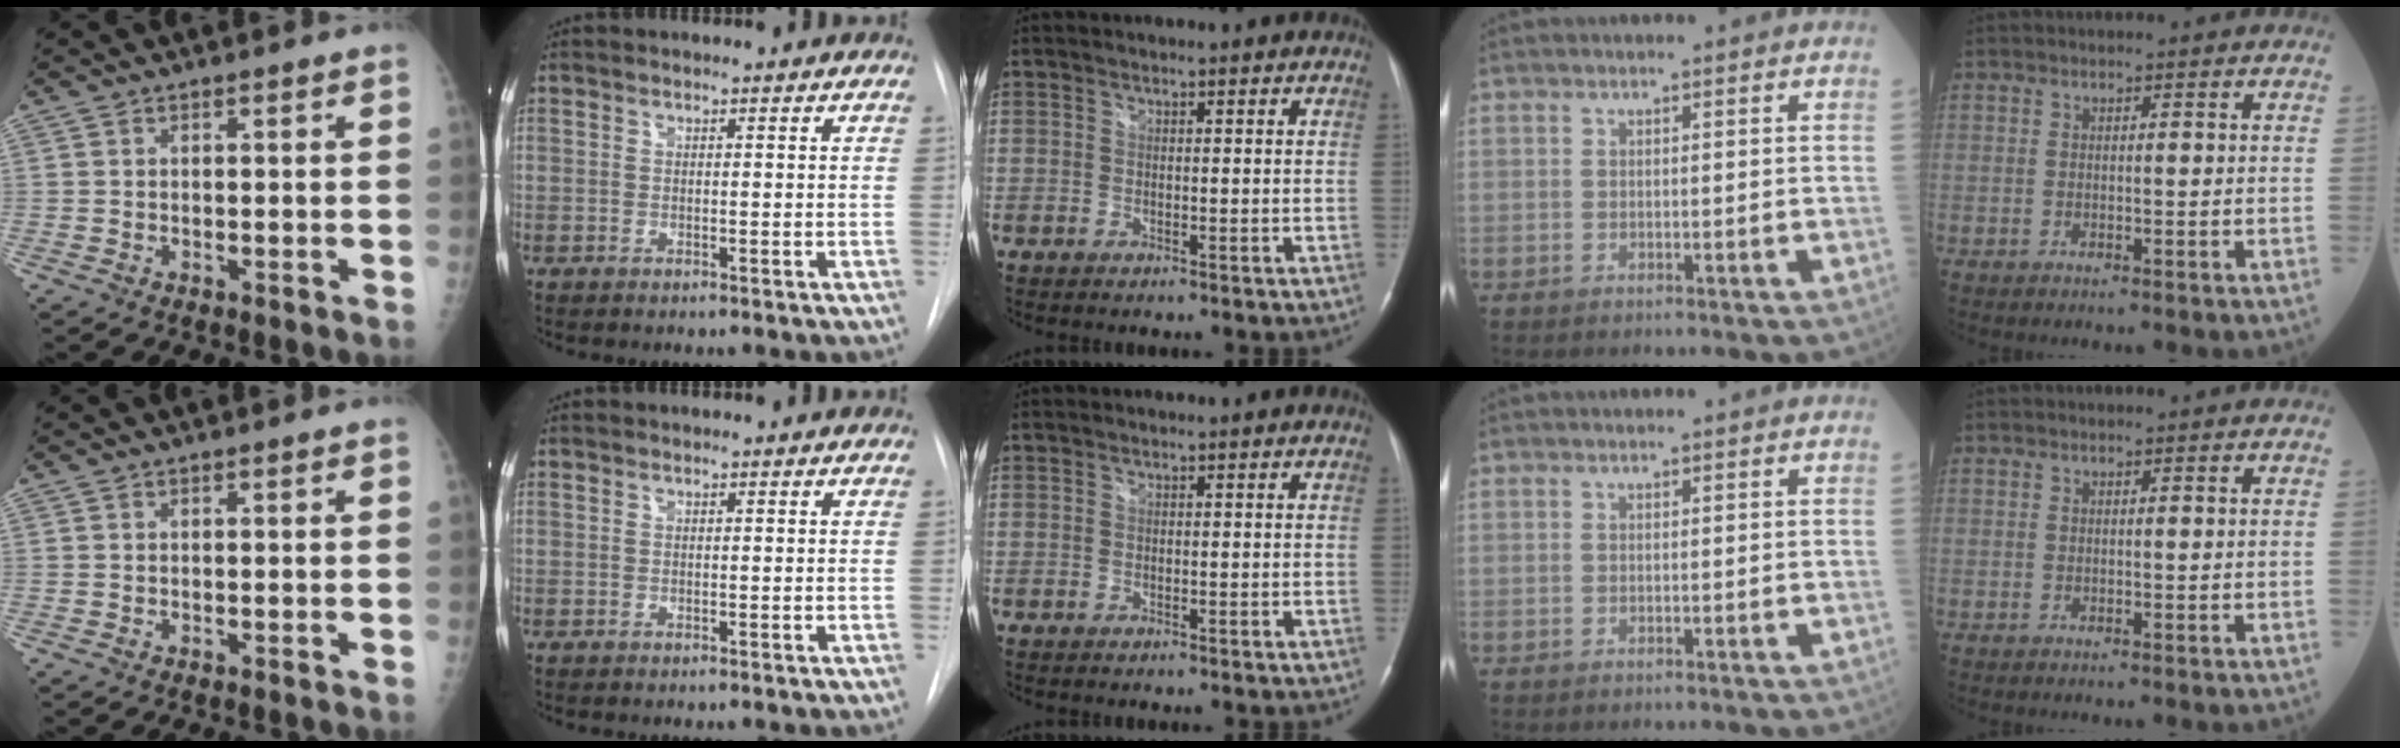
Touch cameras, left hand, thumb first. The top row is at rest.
{}